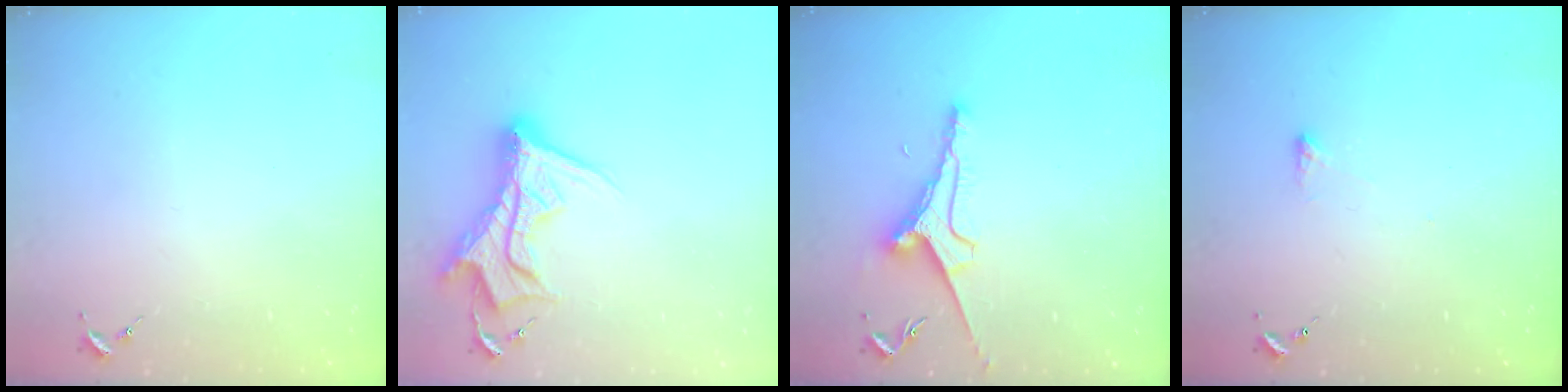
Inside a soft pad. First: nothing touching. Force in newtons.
{"total": 14.0, "press": 14.0, "slide": 1.2}
{"total": 8.0, "press": 8.0, "slide": 0.9}
{"total": 2.4, "press": 2.4, "slide": 0.5}